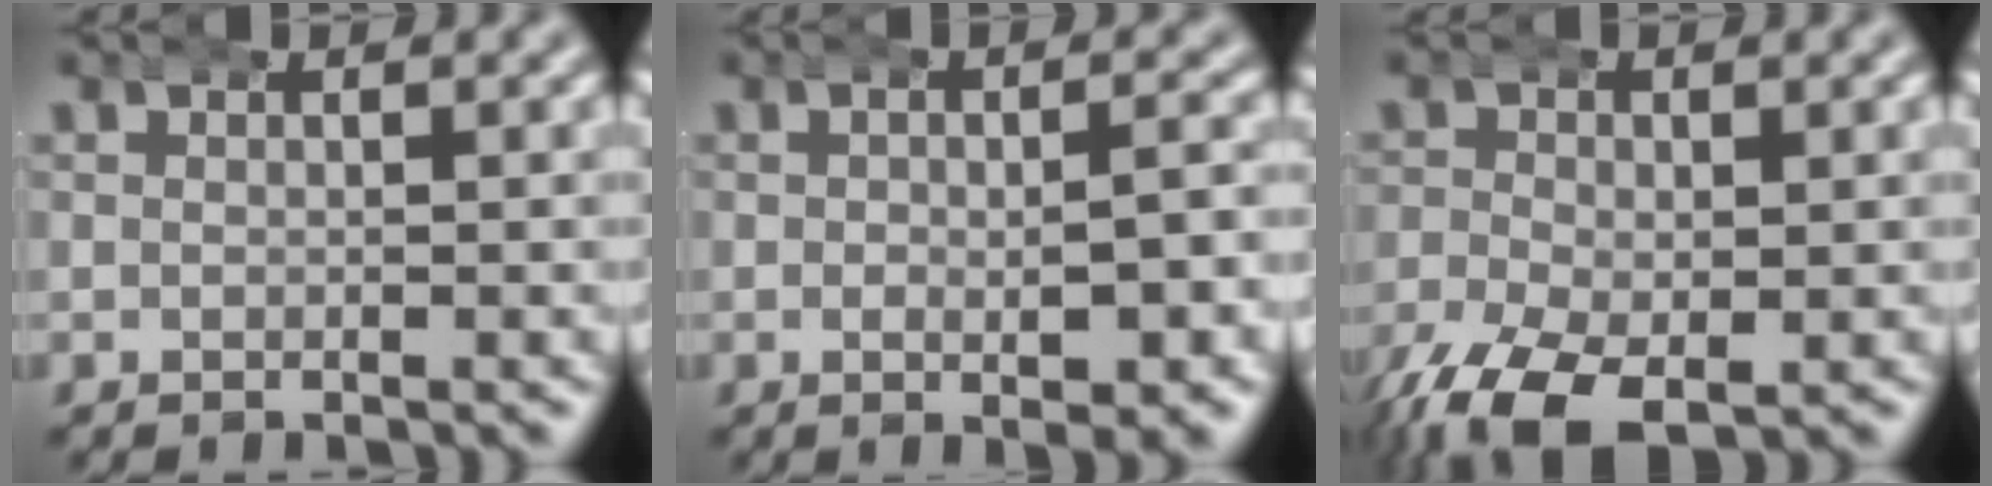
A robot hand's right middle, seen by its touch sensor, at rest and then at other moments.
{"total": 3.3, "force": [-0.3, 0.7, 3.2], "torque": [-0.043, 0.004, -0.007]}
{"total": 7.0, "force": [-4.0, 3.9, 4.2], "torque": [-0.096, -0.038, -0.049]}